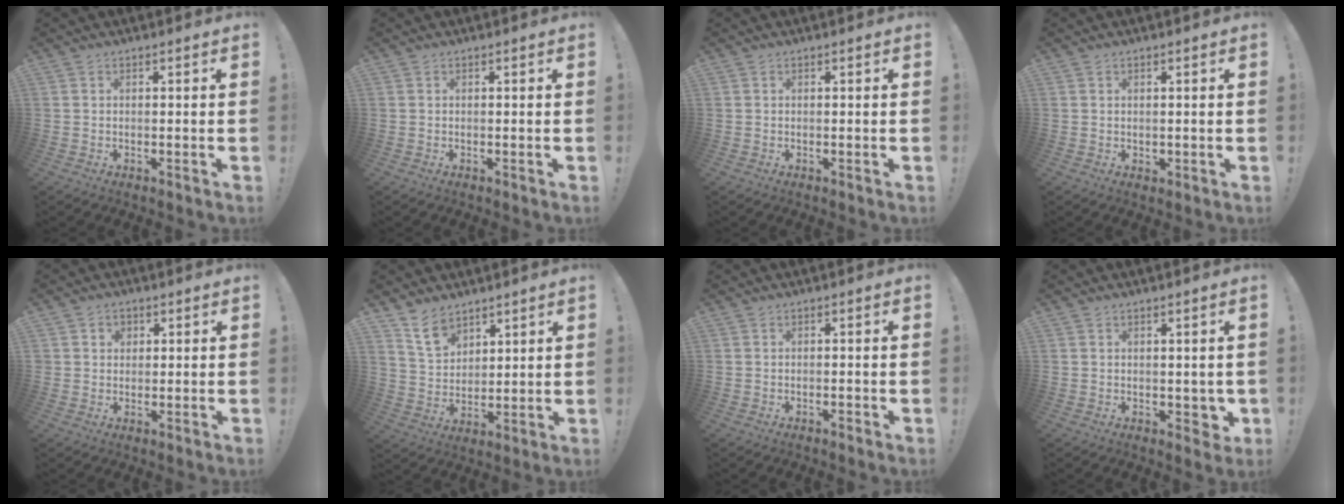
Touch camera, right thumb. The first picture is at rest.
{"total": 0.0}
{"total": 0.0}
{"total": 1.1, "force": [0.5, 0.9, 0.2], "torque": [0.003, 0.000, 0.009]}
{"total": 2.9, "force": [1.0, 2.7, 0.6], "torque": [-0.008, 0.001, 0.018]}
{"total": 9.5, "force": [7.0, 5.5, 3.2], "torque": [-0.056, -0.042, 0.138]}
{"total": 0.9, "force": [-0.7, 0.1, 0.5], "torque": [-0.009, 0.001, -0.012]}
{"total": 3.6, "force": [0.3, 3.0, 1.9], "torque": [-0.010, 0.002, 0.007]}